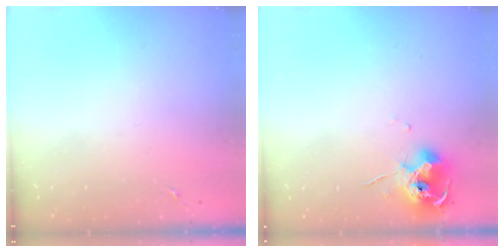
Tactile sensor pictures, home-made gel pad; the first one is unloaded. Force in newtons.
{"total": 10.4, "press": 10.3, "slide": 1.2}